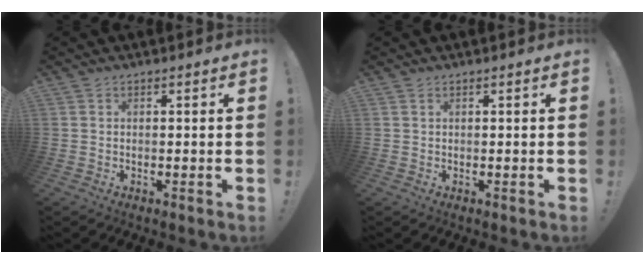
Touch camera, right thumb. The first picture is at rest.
{"total": 0.0}